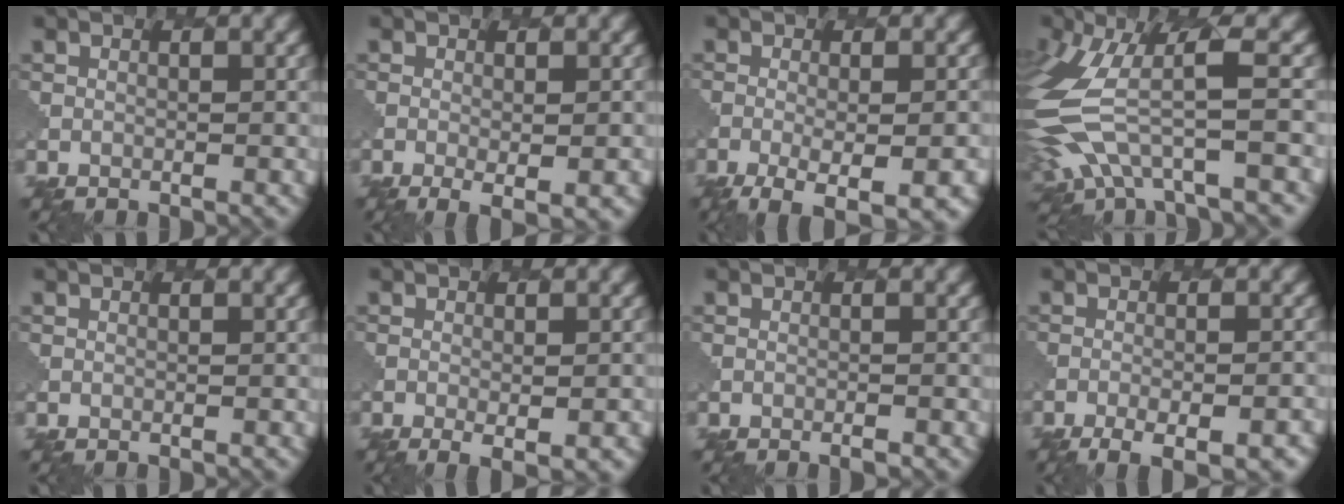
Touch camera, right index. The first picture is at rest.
{"total": 3.2, "force": [-0.9, 0.8, 3.0], "torque": [-0.048, -0.010, -0.010]}
{"total": 6.5, "force": [-2.9, 2.2, 5.4], "torque": [-0.086, -0.010, -0.037]}
{"total": 8.1, "force": [-0.8, 3.4, 7.3], "torque": [-0.181, 0.001, -0.023]}
{"total": 0.0}
{"total": 3.5, "force": [-1.2, 0.9, 3.2], "torque": [-0.045, -0.007, -0.010]}
{"total": 0.7, "force": [-0.5, 0.2, 0.5], "torque": [-0.002, 0.000, -0.008]}
{"total": 6.7, "force": [-3.9, 2.3, 5.0], "torque": [-0.066, -0.009, -0.045]}